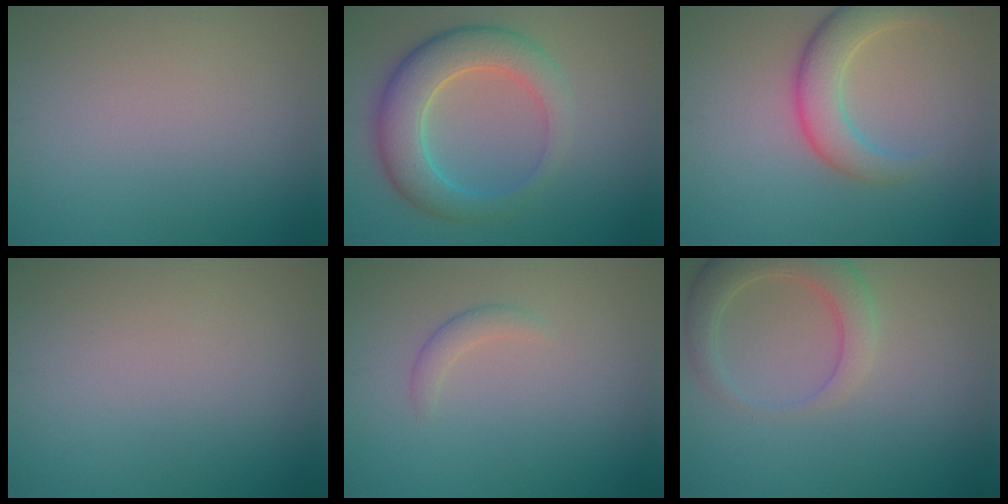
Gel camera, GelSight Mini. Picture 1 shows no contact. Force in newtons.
{"total": 6.7, "press": 6.7, "slide": 0.4}
{"total": 4.6, "press": 4.6, "slide": 0.4}
{"total": 0.0}
{"total": 1.3, "press": 1.3, "slide": 0.0}
{"total": 4.3, "press": 4.2, "slide": 0.6}